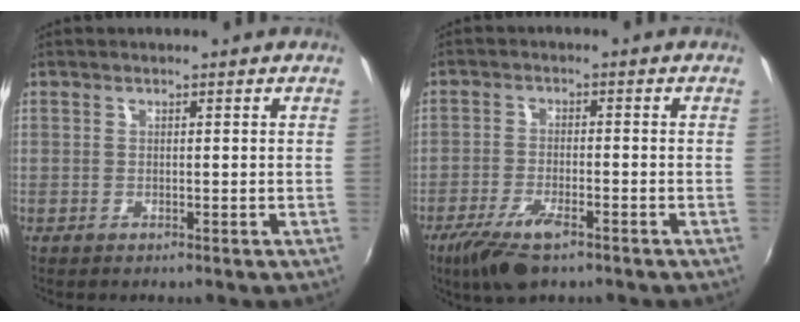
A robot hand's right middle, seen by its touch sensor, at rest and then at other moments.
{"total": 8.3, "force": [-5.4, 2.7, 5.7], "torque": [-0.137, -0.021, -0.102]}